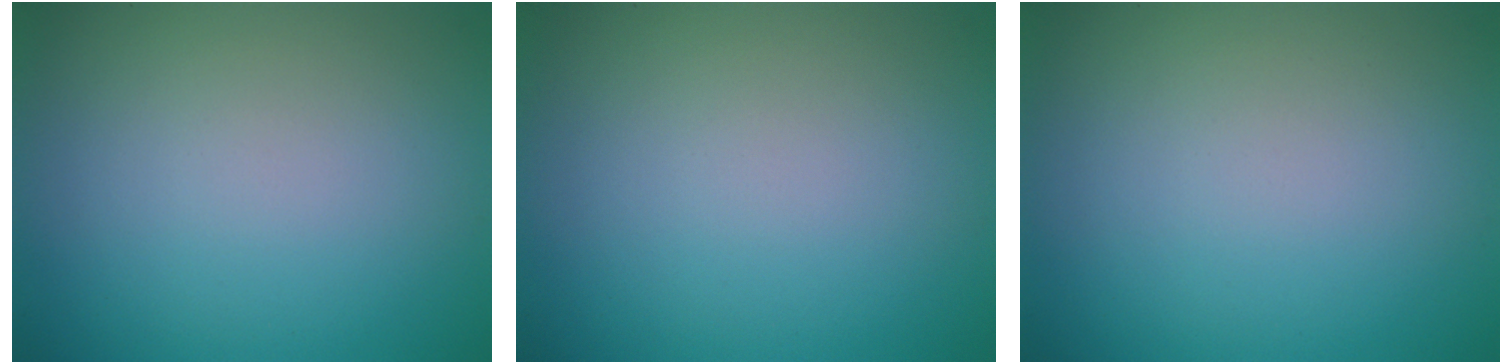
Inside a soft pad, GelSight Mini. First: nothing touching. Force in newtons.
{"total": 0.0}
{"total": 0.0}